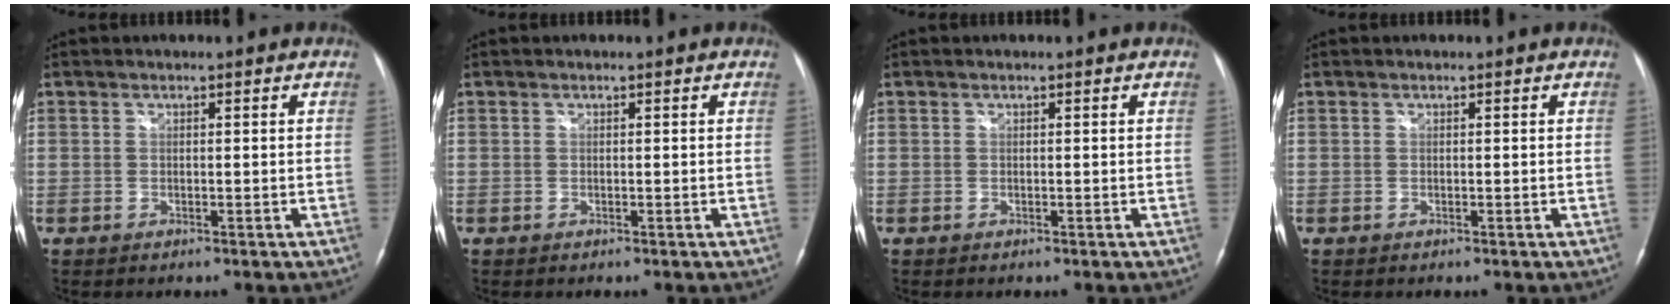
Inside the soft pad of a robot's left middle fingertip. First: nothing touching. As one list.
[{"total": 0.0}, {"total": 0.0}, {"total": 0.0}]